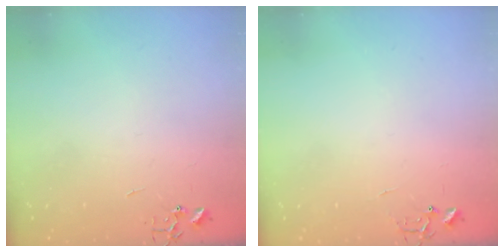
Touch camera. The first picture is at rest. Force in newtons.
{"total": 5.8, "press": 5.8, "slide": 0.5}